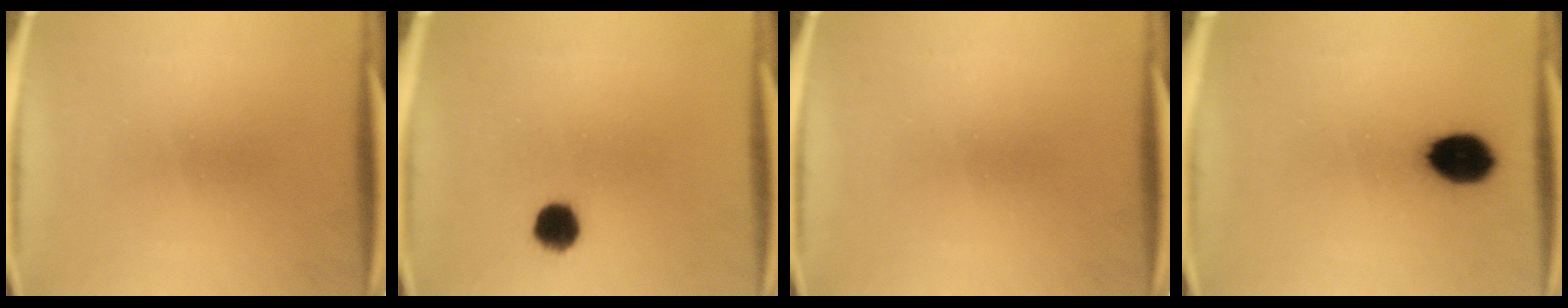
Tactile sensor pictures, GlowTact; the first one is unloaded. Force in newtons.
{"total": 5.1}
{"total": 0.0}
{"total": 9.4}